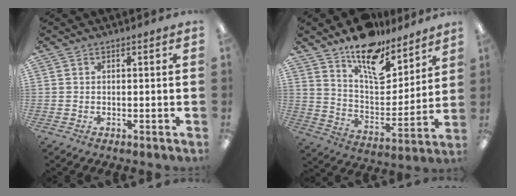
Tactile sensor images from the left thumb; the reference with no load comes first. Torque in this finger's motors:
{"motor_torque": [0.96, 0.23, 1.20, -1.38, 0.11]}